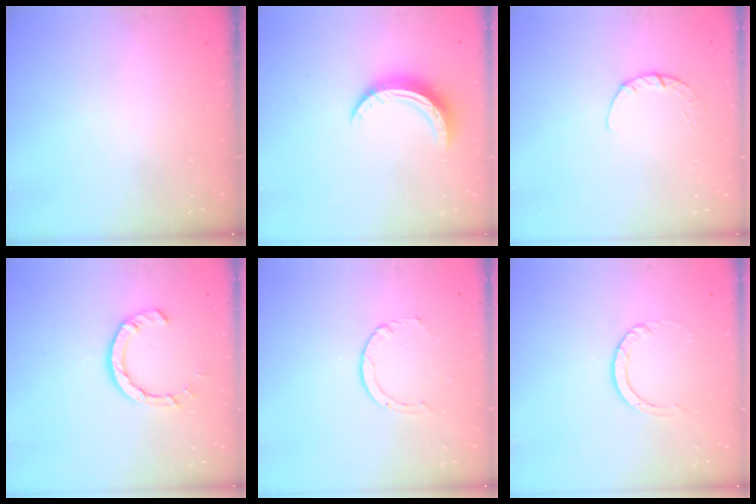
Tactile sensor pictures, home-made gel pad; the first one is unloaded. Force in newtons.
{"total": 9.3, "press": 9.3, "slide": 0.3}
{"total": 2.7, "press": 2.7, "slide": 0.4}
{"total": 7.8, "press": 7.7, "slide": 1.2}
{"total": 2.9, "press": 2.9, "slide": 0.4}
{"total": 3.0, "press": 3.0, "slide": 0.3}